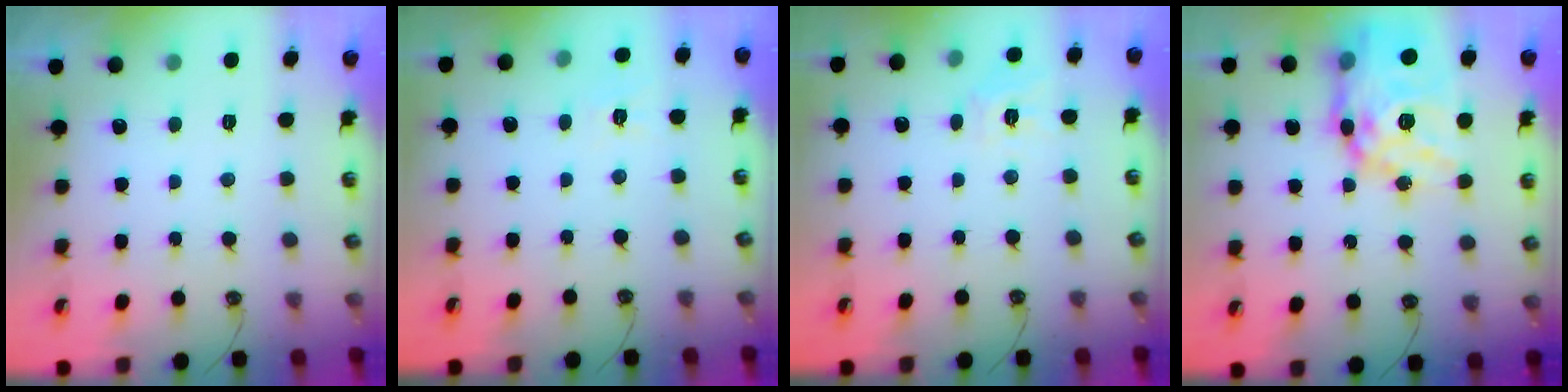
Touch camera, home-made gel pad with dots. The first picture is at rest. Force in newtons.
{"total": 4.2, "press": 4.1, "slide": 0.7}
{"total": 5.3, "press": 5.3, "slide": 0.5}
{"total": 21.7, "press": 21.6, "slide": 1.8}